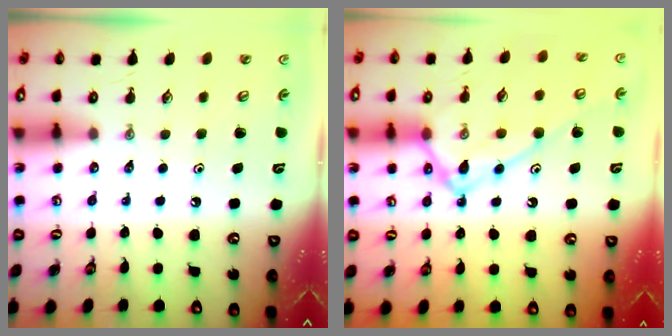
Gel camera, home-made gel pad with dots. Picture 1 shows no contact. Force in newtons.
{"total": 14.9, "press": 14.8, "slide": 0.9}